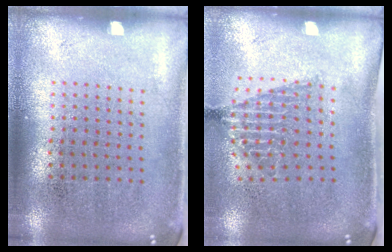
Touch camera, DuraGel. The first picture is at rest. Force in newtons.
{"total": 1.4, "press": 1.1, "slide": 0.9}